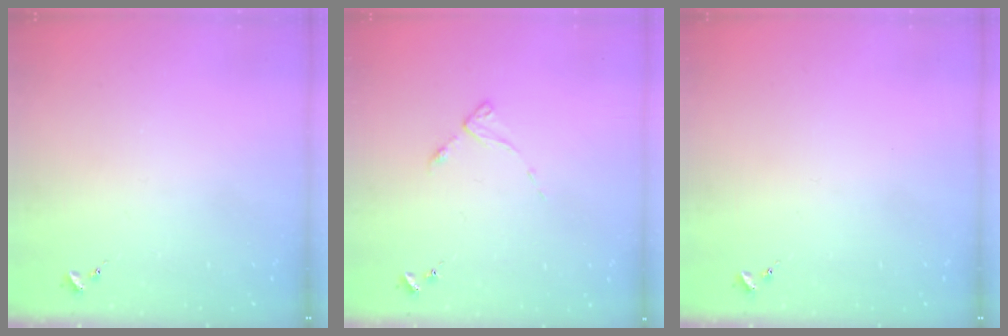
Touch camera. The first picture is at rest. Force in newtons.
{"total": 3.1, "press": 3.1, "slide": 0.4}
{"total": 0.0}